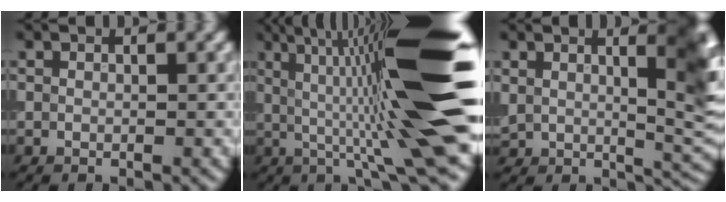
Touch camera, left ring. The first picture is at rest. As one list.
[{"total": 15.7, "force": [1.1, 2.6, 15.5], "torque": [-0.214, 0.023, 0.007]}, {"total": 7.2, "force": [2.5, 2.5, 6.3], "torque": [-0.081, -0.002, 0.045]}]